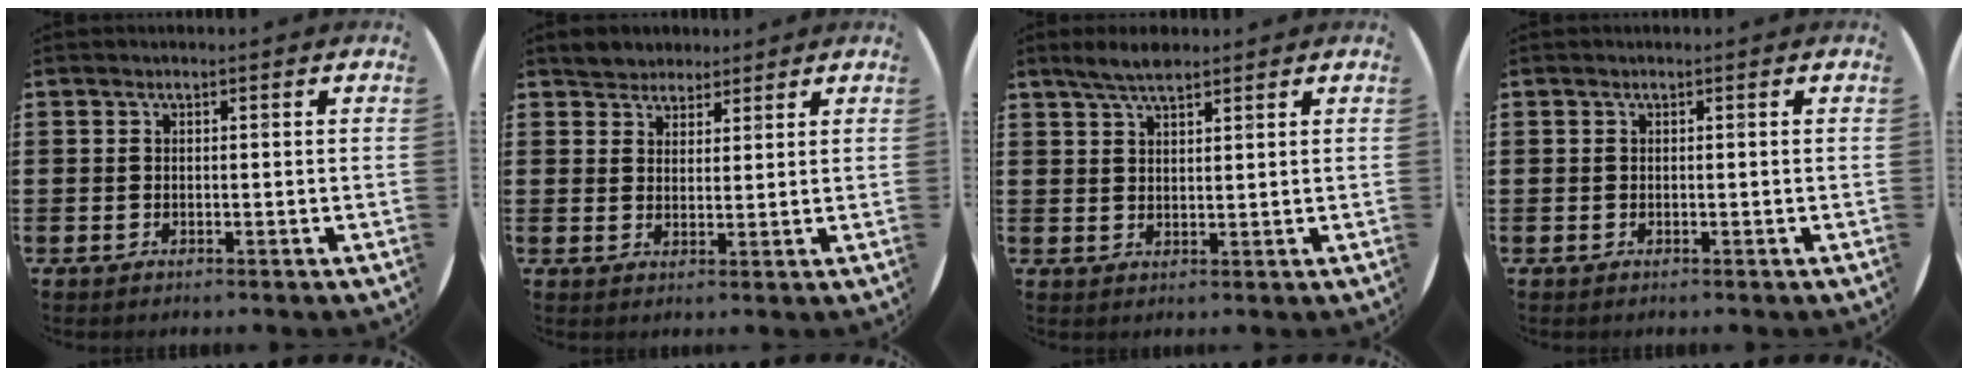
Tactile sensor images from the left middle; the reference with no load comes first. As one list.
[{"total": 3.0, "force": [2.7, 1.2, -0.4], "torque": [0.006, -0.003, 0.052]}, {"total": 3.6, "force": [3.1, 0.9, 1.7], "torque": [-0.031, -0.004, 0.055]}, {"total": 0.0}]